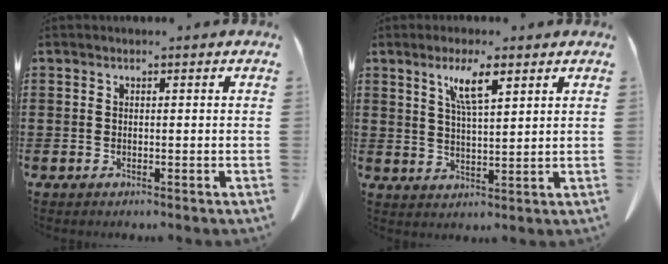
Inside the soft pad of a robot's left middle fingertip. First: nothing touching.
{"total": 6.1, "force": [3.6, 1.3, 4.7], "torque": [-0.103, 0.007, 0.062]}